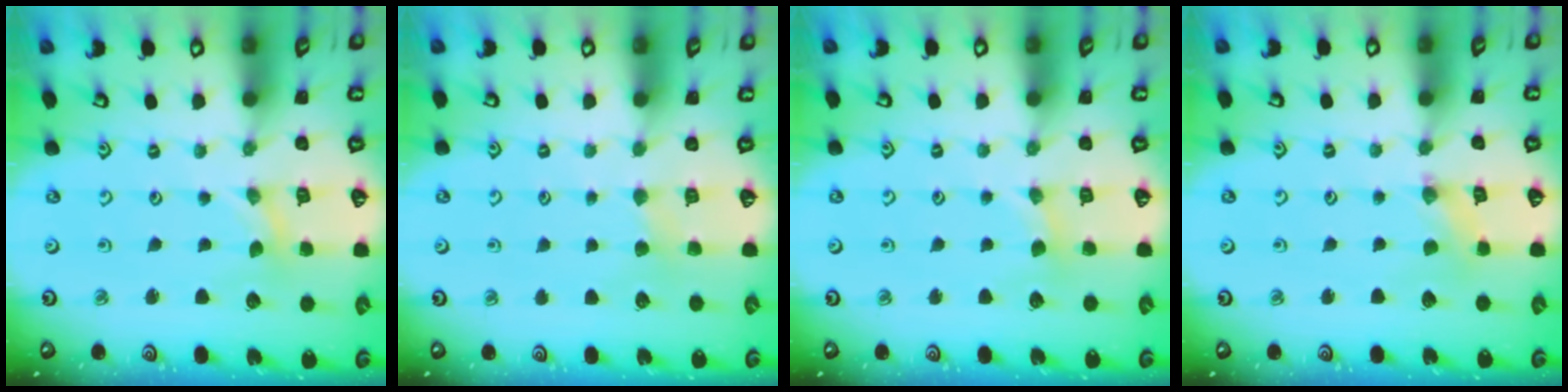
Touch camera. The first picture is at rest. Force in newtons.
{"total": 2.4, "press": 2.3, "slide": 0.4}
{"total": 2.0, "press": 1.9, "slide": 0.4}
{"total": 1.1, "press": 1.1, "slide": 0.2}